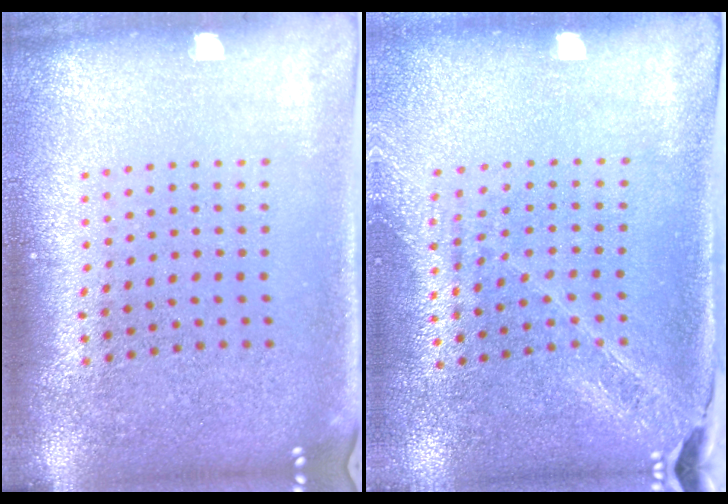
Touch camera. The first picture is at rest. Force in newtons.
{"total": 1.5, "press": 1.4, "slide": 0.4}